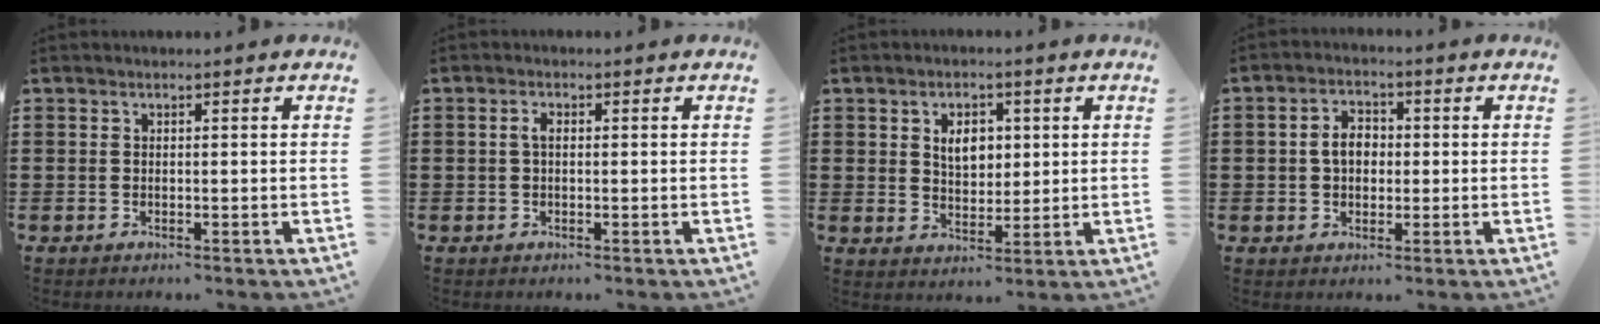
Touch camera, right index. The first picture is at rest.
{"total": 1.5, "force": [0.1, 0.5, 1.4], "torque": [-0.029, 0.001, 0.001]}
{"total": 4.7, "force": [1.3, 3.0, 3.3], "torque": [-0.060, 0.003, 0.018]}
{"total": 4.0, "force": [0.0, 2.7, 2.9], "torque": [-0.063, 0.008, -0.001]}